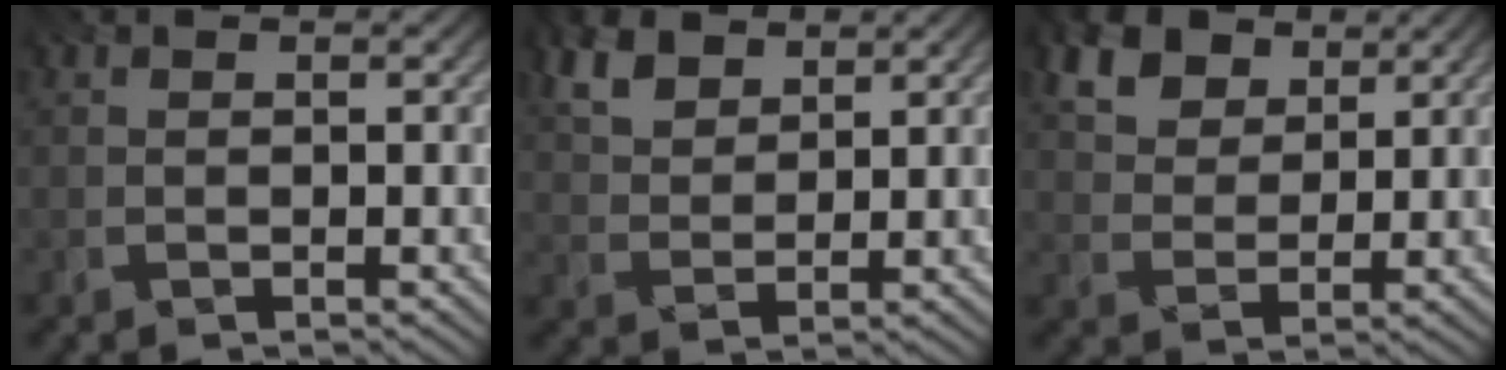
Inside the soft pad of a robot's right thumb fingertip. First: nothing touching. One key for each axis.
{"total": 5.8, "fx": 3.8, "fy": 3.1, "fz": 3.1, "tx": -0.082, "ty": 0.002, "tz": 0.077}
{"total": 8.5, "fx": 5.0, "fy": 5.2, "fz": 4.5, "tx": -0.132, "ty": -0.007, "tz": 0.088}